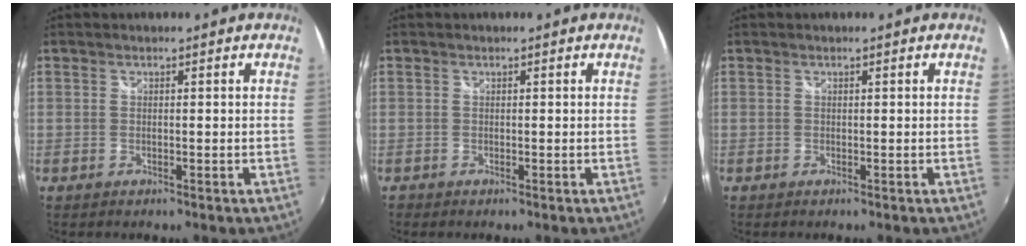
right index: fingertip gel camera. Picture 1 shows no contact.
{"total": 0.9, "force": [-0.4, 0.8, 0.0], "torque": [-0.004, 0.001, -0.007]}
{"total": 0.0}